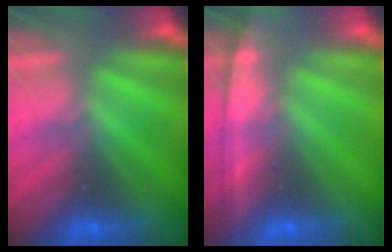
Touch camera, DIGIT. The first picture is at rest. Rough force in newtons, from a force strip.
{"total": 1.3}